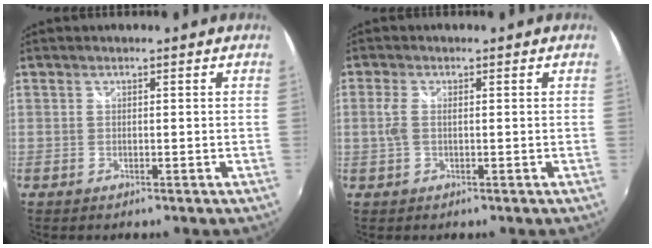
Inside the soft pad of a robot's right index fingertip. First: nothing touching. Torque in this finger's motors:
{"motor_torque": [0.04, 0.01, 0.08, 0.04]}